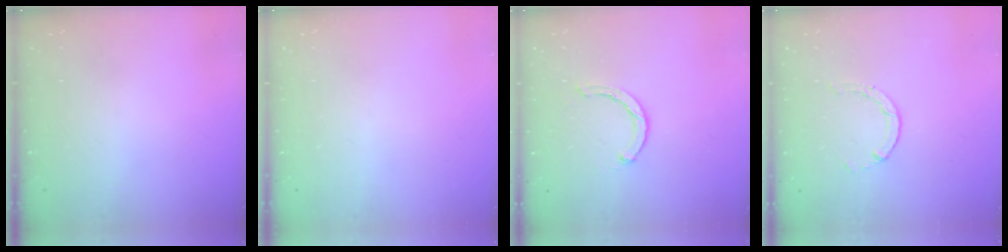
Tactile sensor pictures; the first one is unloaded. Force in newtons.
{"total": 0.0}
{"total": 1.5, "press": 1.5, "slide": 0.3}
{"total": 0.6, "press": 0.6, "slide": 0.2}